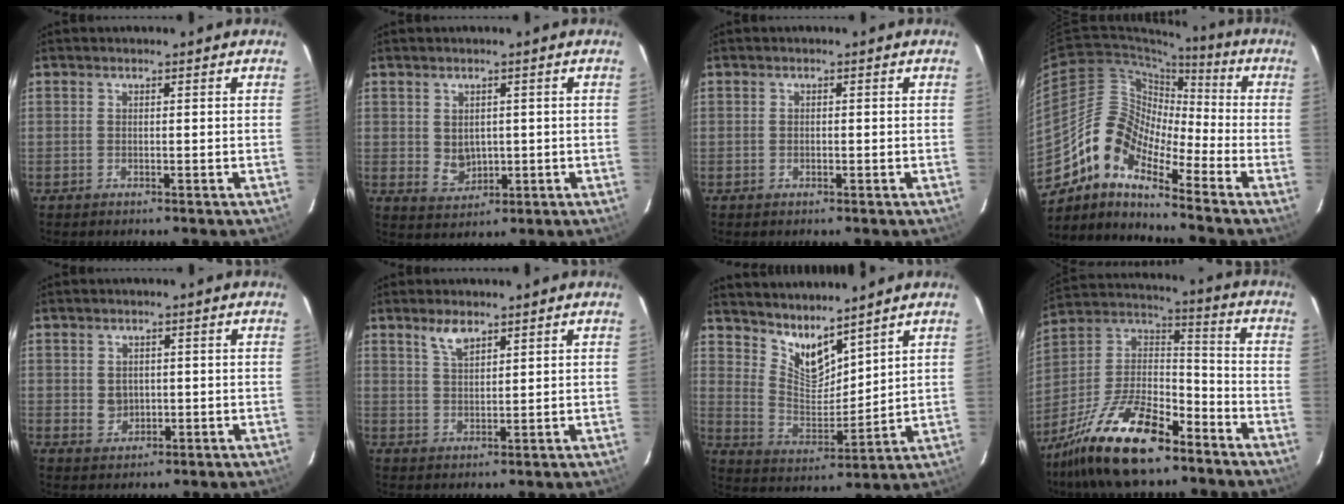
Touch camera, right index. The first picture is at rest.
{"total": 4.1, "force": [0.5, 3.4, 2.2], "torque": [-0.040, 0.000, 0.020]}
{"total": 0.6, "force": [0.0, 0.4, 0.3], "torque": [-0.006, 0.002, 0.000]}
{"total": 12.2, "force": [-8.3, 5.1, 7.3], "torque": [-0.118, 0.013, -0.177]}
{"total": 3.2, "force": [0.2, 2.9, 1.4], "torque": [-0.026, 0.003, 0.010]}
{"total": 3.9, "force": [2.8, 1.4, 2.3], "torque": [-0.043, 0.003, 0.055]}
{"total": 9.7, "force": [8.2, 2.8, 4.3], "torque": [-0.081, -0.009, 0.162]}
{"total": 21.5, "force": [-14.4, 8.5, 13.5], "torque": [-0.276, 0.003, -0.256]}